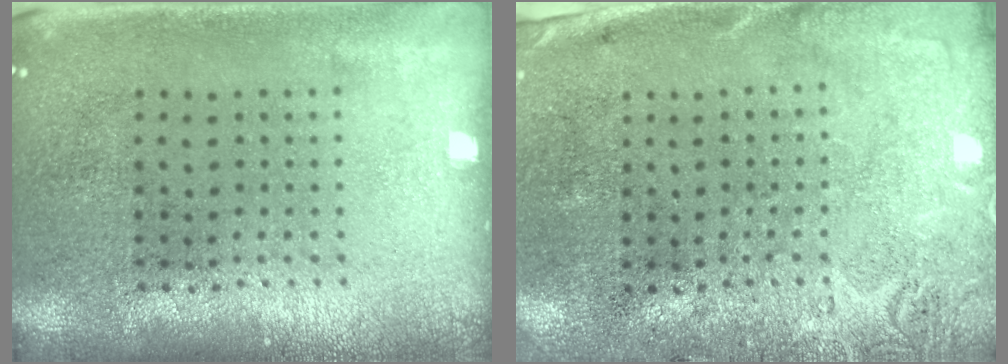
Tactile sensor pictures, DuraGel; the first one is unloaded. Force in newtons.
{"total": 2.8, "press": 2.2, "slide": 1.8}